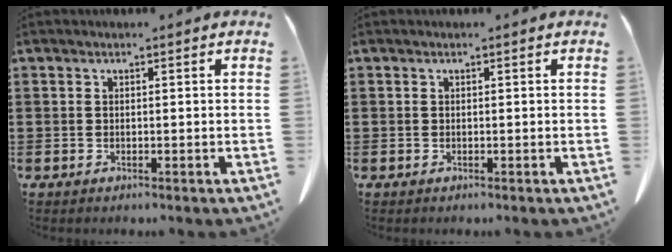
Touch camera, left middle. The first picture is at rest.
{"total": 0.0}